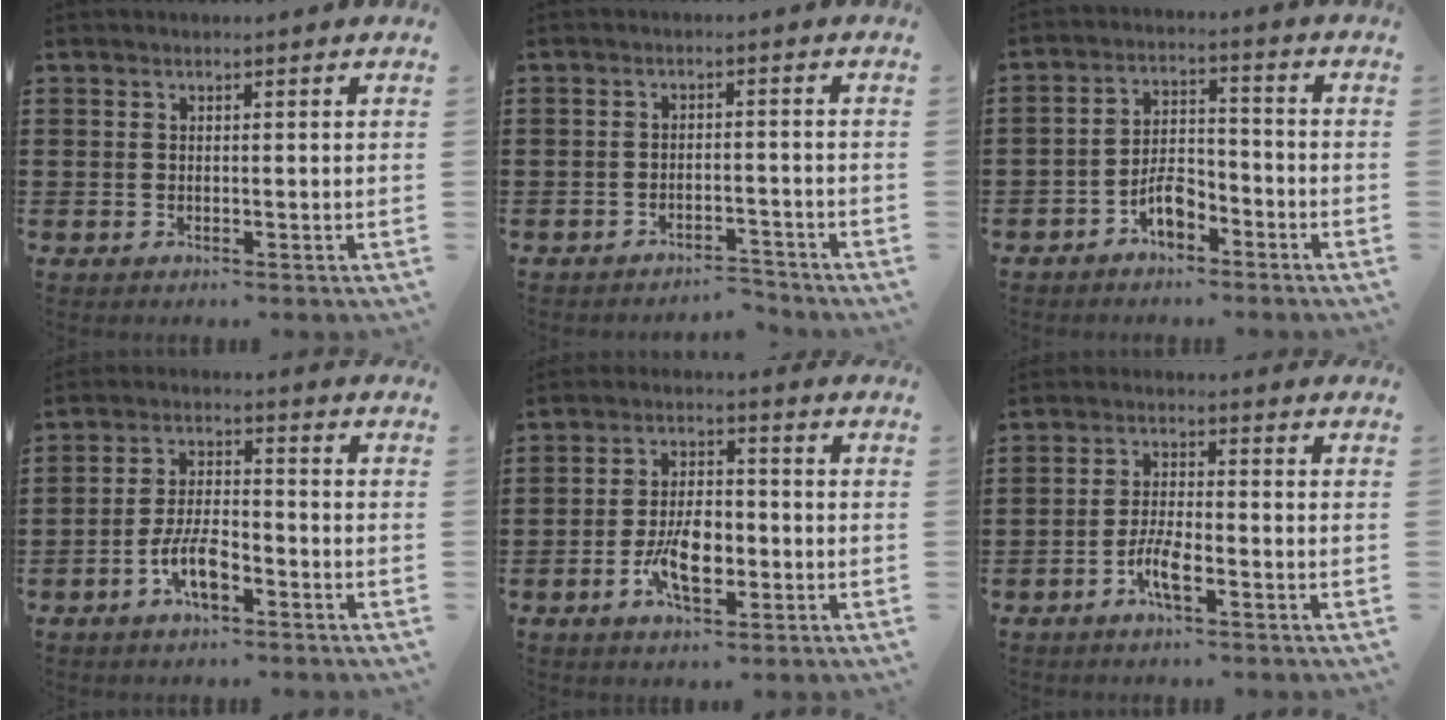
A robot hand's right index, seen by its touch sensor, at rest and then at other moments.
{"total": 3.0, "force": [-3.0, 0.3, 0.1], "torque": [-0.008, 0.003, -0.063]}
{"total": 5.4, "force": [-3.4, 2.6, 3.3], "torque": [-0.068, 0.011, -0.067]}
{"total": 6.2, "force": [-3.2, 2.5, 4.7], "torque": [-0.112, 0.001, -0.066]}
{"total": 7.5, "force": [-2.4, 3.9, 6.0], "torque": [-0.118, 0.001, -0.047]}
{"total": 4.7, "force": [-2.3, 1.0, 3.9], "torque": [-0.093, -0.007, -0.049]}